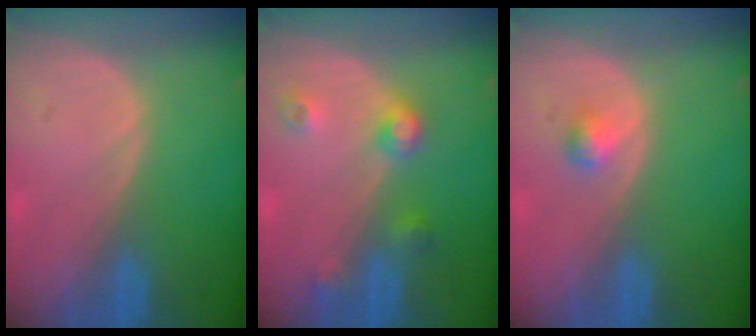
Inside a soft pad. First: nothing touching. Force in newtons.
{"total": 4.3, "press": 3.8, "slide": 1.9}
{"total": 1.7, "press": 1.7, "slide": 0.2}